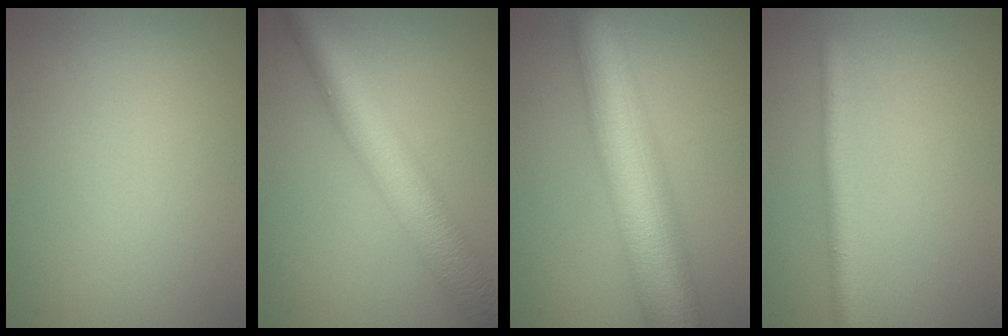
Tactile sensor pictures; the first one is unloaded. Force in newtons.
{"total": 7.6, "press": 7.6, "slide": 0.2}
{"total": 10.7, "press": 10.7, "slide": 0.3}
{"total": 2.4, "press": 2.4, "slide": 0.2}